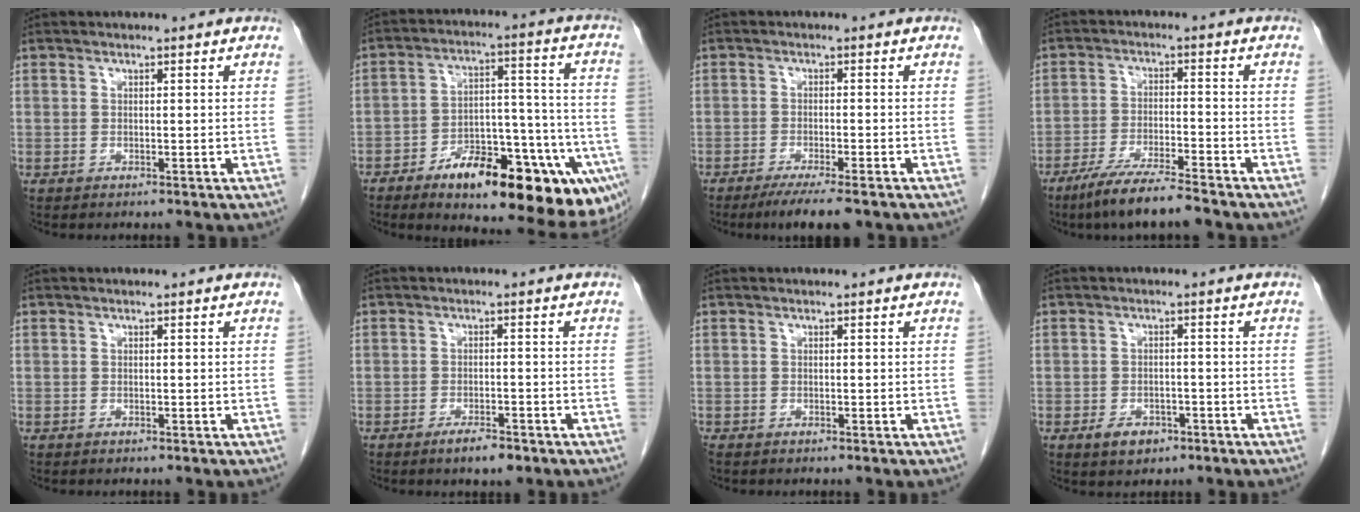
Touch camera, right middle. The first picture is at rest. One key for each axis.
{"total": 22.8, "fx": -13.5, "fy": 7.2, "fz": 16.9, "tx": -0.155, "ty": 0.039, "tz": -0.191}
{"total": 6.7, "fx": -4.9, "fy": 0.6, "fz": 4.4, "tx": -0.061, "ty": -0.014, "tz": -0.075}
{"total": 8.8, "fx": -6.9, "fy": 0.4, "fz": 5.4, "tx": -0.096, "ty": -0.024, "tz": -0.126}
{"total": 0.0}
{"total": 3.4, "fx": -2.4, "fy": 0.8, "fz": 2.3, "tx": -0.042, "ty": -0.001, "tz": -0.037}
{"total": 0.6, "fx": -0.5, "fy": 0.2, "fz": 0.2, "tx": -0.009, "ty": -0.001, "tz": -0.012}
{"total": 3.5, "fx": -2.0, "fy": 2.1, "fz": 1.8, "tx": -0.029, "ty": 0.002, "tz": -0.024}